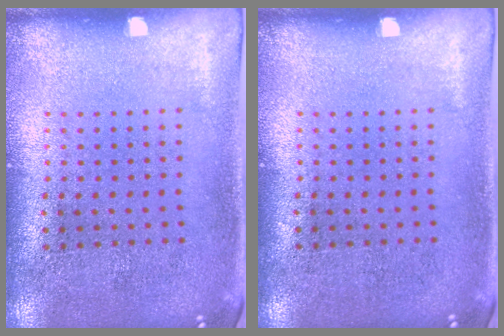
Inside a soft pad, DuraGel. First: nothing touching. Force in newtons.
{"total": 0.0}